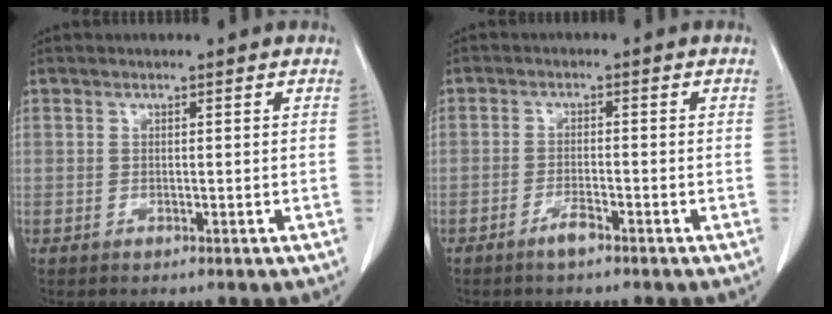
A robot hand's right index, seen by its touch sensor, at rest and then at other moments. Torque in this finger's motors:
{"motor_torque": [0.23, -0.16, 0.00, 0.03]}